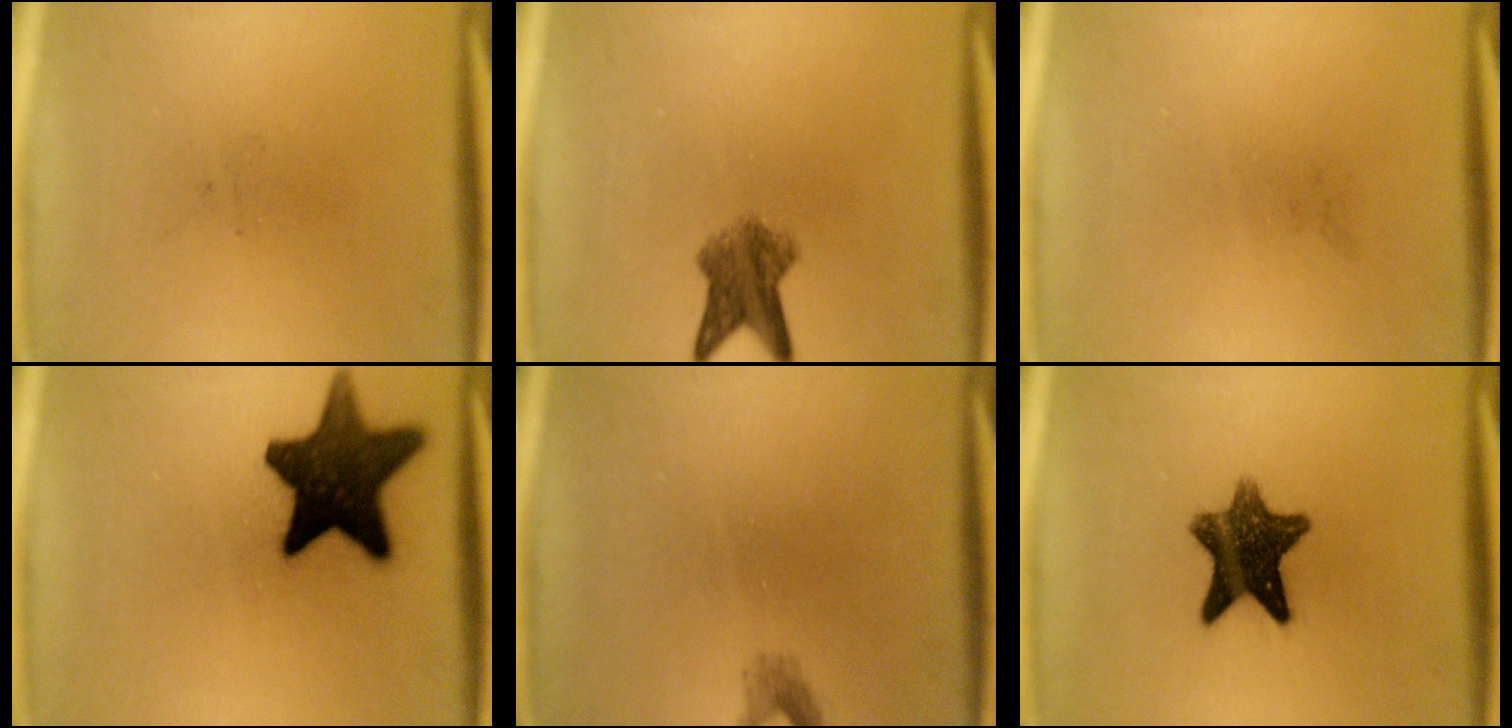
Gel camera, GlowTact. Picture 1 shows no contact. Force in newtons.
{"total": 5.4}
{"total": 0.0}
{"total": 16.0}
{"total": 1.2}
{"total": 10.7}